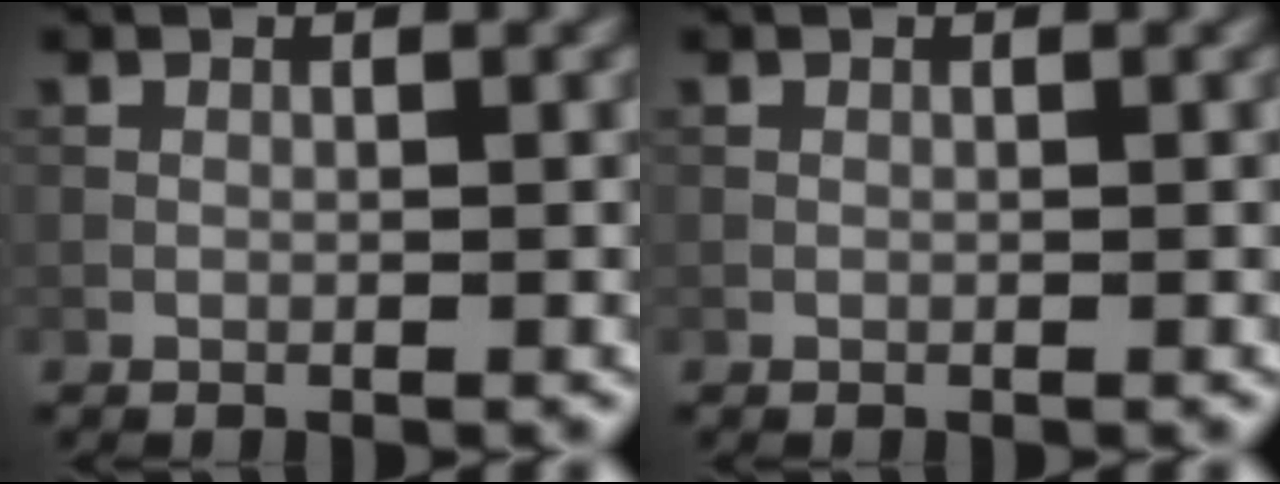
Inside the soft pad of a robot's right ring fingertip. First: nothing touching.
{"total": 0.0}